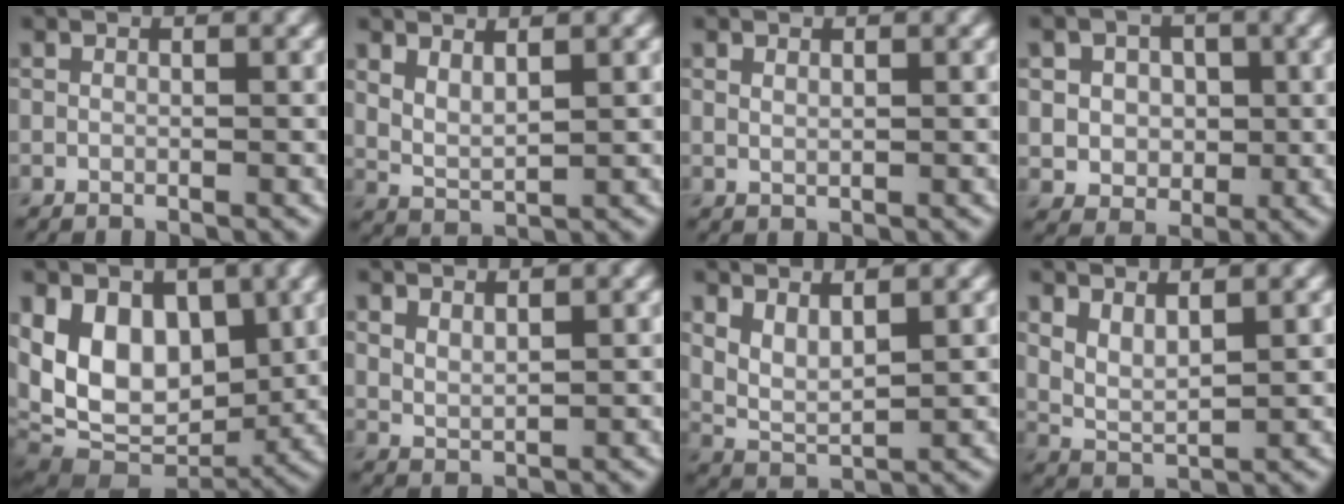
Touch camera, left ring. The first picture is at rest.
{"total": 2.3, "force": [1.5, 0.8, 1.6], "torque": [-0.037, -0.008, 0.032]}
{"total": 0.7, "force": [0.4, 0.3, 0.5], "torque": [-0.011, -0.002, 0.010]}
{"total": 5.2, "force": [1.0, 4.4, 2.6], "torque": [-0.046, 0.012, 0.008]}
{"total": 10.1, "force": [1.3, 6.7, 7.4], "torque": [-0.121, -0.010, 0.014]}
{"total": 1.6, "force": [1.2, 0.5, 0.8], "torque": [-0.019, -0.003, 0.028]}
{"total": 3.1, "force": [1.6, 1.2, 2.4], "torque": [-0.054, -0.008, 0.035]}
{"total": 2.8, "force": [1.6, 1.1, 2.0], "torque": [-0.045, -0.008, 0.036]}